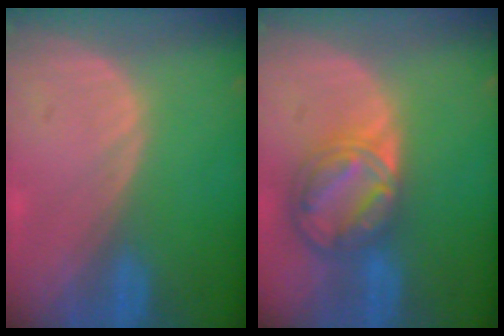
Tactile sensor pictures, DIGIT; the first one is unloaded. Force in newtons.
{"total": 8.6, "press": 7.2, "slide": 4.6}